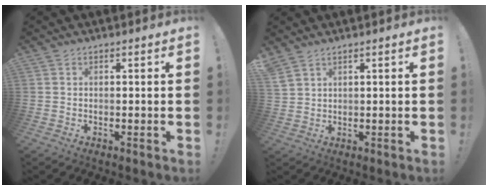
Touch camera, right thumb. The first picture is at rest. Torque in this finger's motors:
{"motor_torque": [0.45, 0.50, 1.12, 0.48, 0.10]}